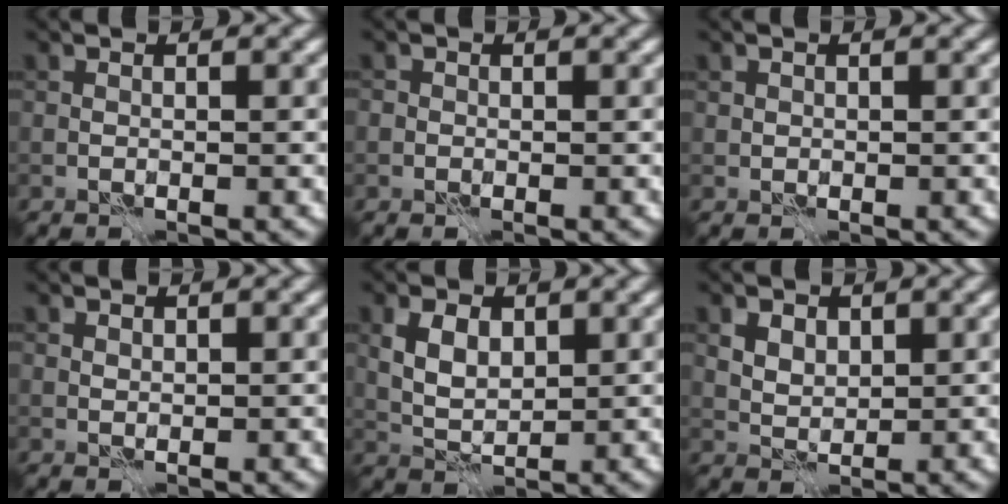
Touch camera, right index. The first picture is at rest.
{"total": 0.6, "force": [-0.1, 0.6, 0.0], "torque": [0.005, -0.004, -0.003]}
{"total": 0.6, "force": [0.2, 0.5, 0.0], "torque": [0.004, -0.002, 0.004]}
{"total": 0.5, "force": [0.4, 0.3, 0.2], "torque": [-0.003, 0.000, 0.007]}
{"total": 3.4, "force": [1.1, 2.1, 2.5], "torque": [-0.054, 0.002, 0.020]}
{"total": 3.2, "force": [1.5, 2.1, 1.8], "torque": [-0.041, 0.005, 0.027]}